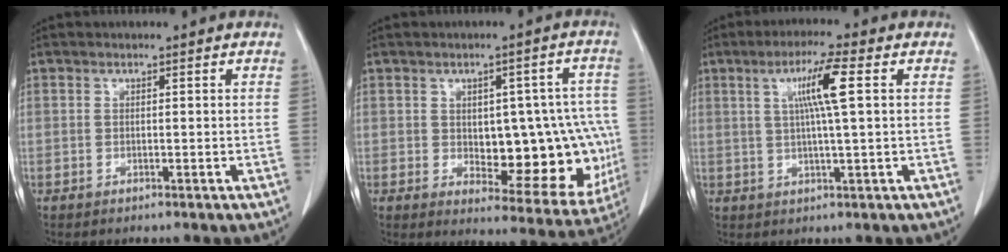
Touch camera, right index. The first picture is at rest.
{"total": 15.9, "force": [-1.2, 7.4, 14.0], "torque": [-0.148, 0.021, 0.010]}
{"total": 7.0, "force": [1.9, -0.5, 6.8], "torque": [-0.122, 0.004, 0.035]}